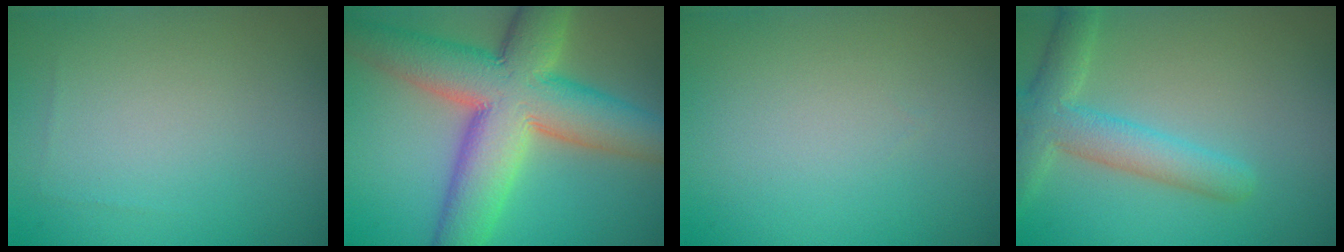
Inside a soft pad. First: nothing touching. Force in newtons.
{"total": 12.3, "press": 12.3, "slide": 0.5}
{"total": 0.0}
{"total": 4.3, "press": 4.3, "slide": 0.3}